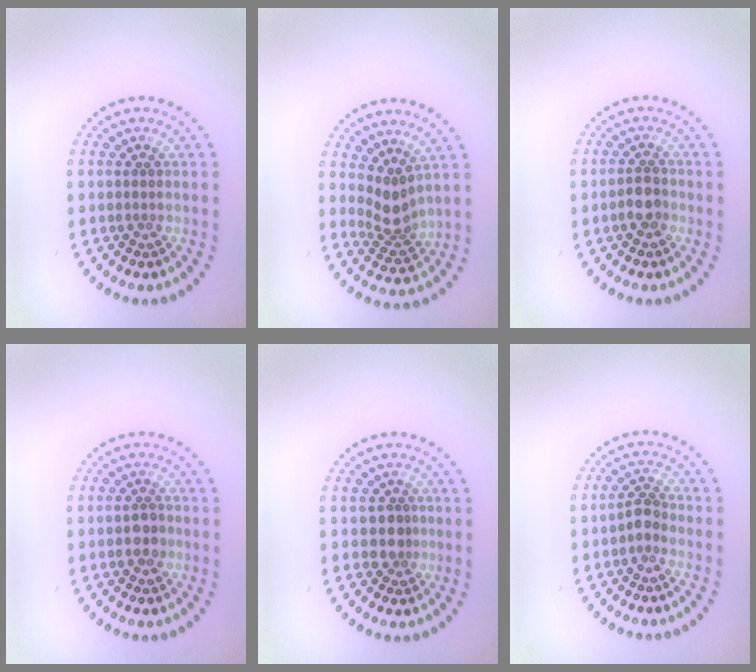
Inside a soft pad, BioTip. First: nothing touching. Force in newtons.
{"total": 2.9, "press": 2.1, "slide": 2.0}
{"total": 2.0, "press": 1.8, "slide": 0.8}
{"total": 1.7, "press": 1.7, "slide": 0.4}
{"total": 1.8, "press": 1.5, "slide": 1.0}
{"total": 1.7, "press": 1.4, "slide": 1.0}